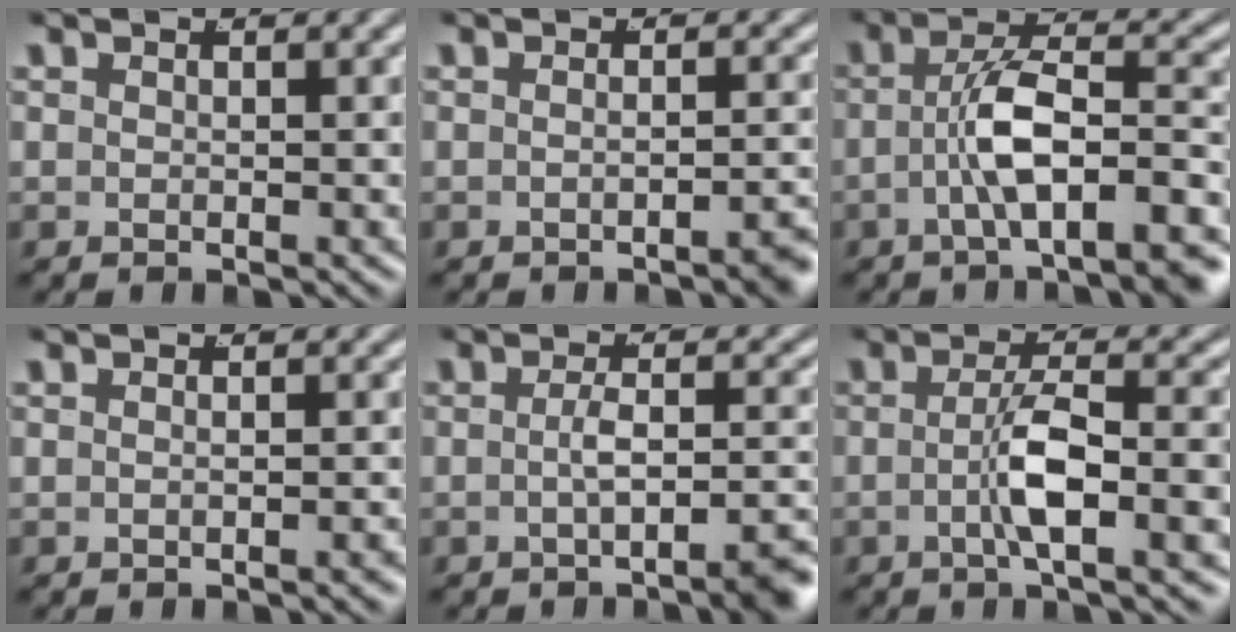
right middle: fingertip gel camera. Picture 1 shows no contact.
{"total": 2.3, "force": [-1.8, 0.3, 1.4], "torque": [-0.017, 0.003, -0.032]}
{"total": 6.2, "force": [-3.1, 1.8, 5.1], "torque": [-0.083, -0.002, -0.045]}
{"total": 0.8, "force": [-0.7, 0.0, 0.4], "torque": [-0.009, 0.003, -0.012]}
{"total": 4.2, "force": [-2.9, 0.5, 3.0], "torque": [-0.044, -0.007, -0.045]}
{"total": 4.3, "force": [-1.3, 0.0, 4.1], "torque": [-0.072, 0.000, -0.019]}